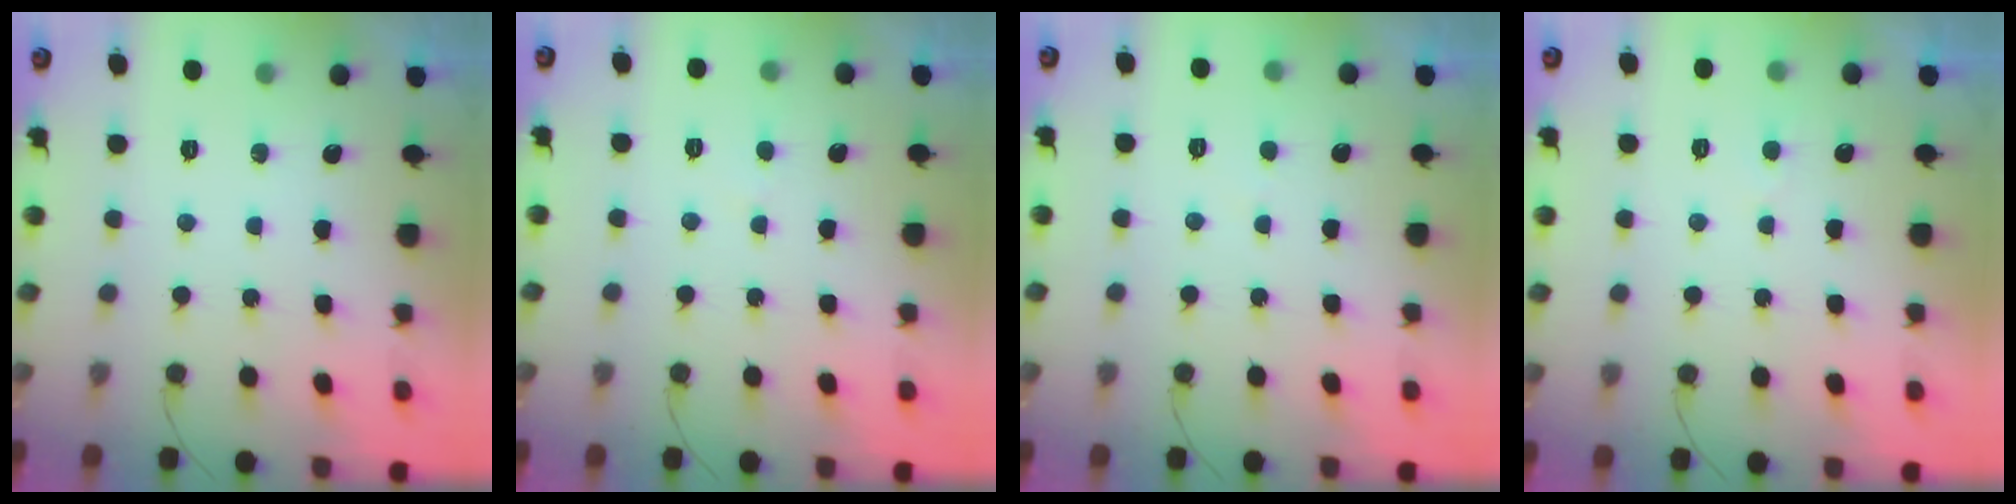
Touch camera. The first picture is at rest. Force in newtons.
{"total": 1.8, "press": 1.8, "slide": 0.2}
{"total": 1.6, "press": 1.6, "slide": 0.2}
{"total": 2.7, "press": 2.7, "slide": 0.3}